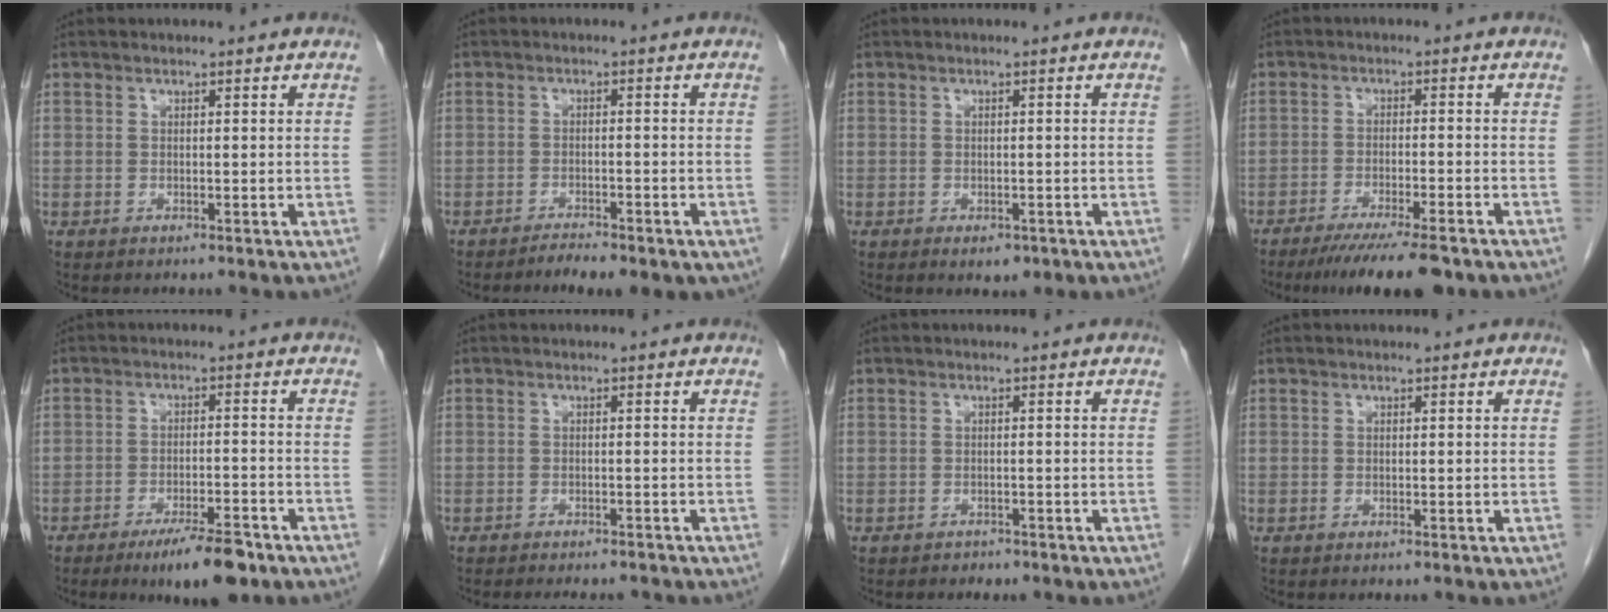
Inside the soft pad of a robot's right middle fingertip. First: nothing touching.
{"total": 5.9, "force": [-4.4, 2.2, 3.3], "torque": [-0.047, 0.003, -0.059]}
{"total": 2.2, "force": [-1.2, 1.2, 1.4], "torque": [-0.017, 0.000, -0.007]}
{"total": 10.8, "force": [-8.4, 1.0, 6.7], "torque": [-0.093, -0.021, -0.129]}
{"total": 7.9, "force": [-5.4, 1.7, 5.4], "torque": [-0.083, -0.007, -0.082]}
{"total": 6.2, "force": [-5.7, 1.5, 2.0], "torque": [-0.022, -0.004, -0.069]}
{"total": 1.5, "force": [-1.3, 0.7, 0.1], "torque": [-0.009, 0.001, -0.018]}
{"total": 0.0}